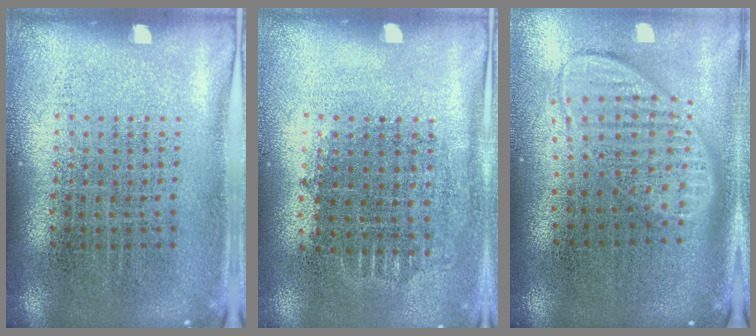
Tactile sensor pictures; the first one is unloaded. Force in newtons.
{"total": 0.7, "press": 0.7, "slide": 0.2}
{"total": 2.0, "press": 1.5, "slide": 1.2}